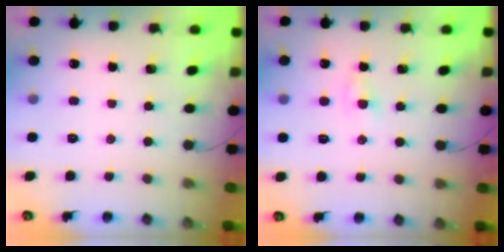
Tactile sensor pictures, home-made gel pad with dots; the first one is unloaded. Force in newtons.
{"total": 1.9, "press": 1.8, "slide": 0.6}